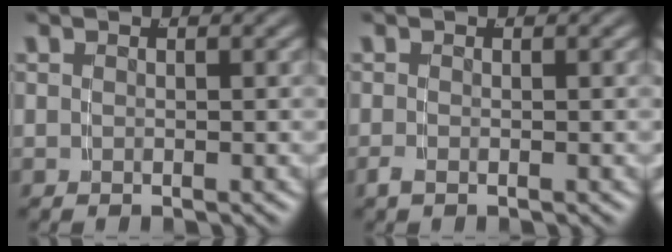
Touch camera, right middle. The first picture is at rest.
{"total": 0.8, "force": [-0.7, -0.1, 0.4], "torque": [-0.009, -0.007, -0.009]}